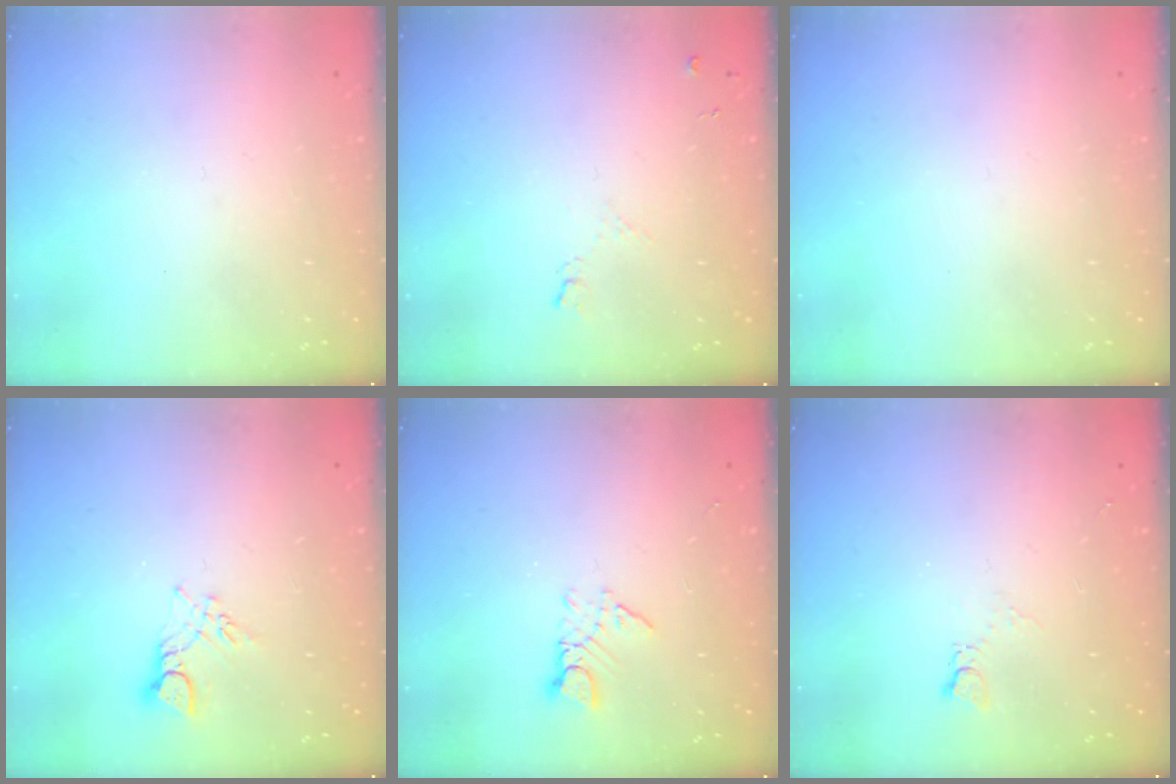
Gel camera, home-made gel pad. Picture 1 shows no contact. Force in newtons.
{"total": 6.5, "press": 6.4, "slide": 0.7}
{"total": 0.0}
{"total": 3.7, "press": 3.7, "slide": 0.3}
{"total": 3.5, "press": 3.5, "slide": 0.4}
{"total": 2.1, "press": 2.1, "slide": 0.3}